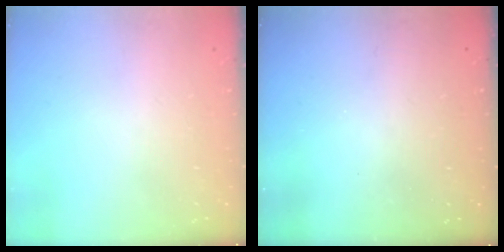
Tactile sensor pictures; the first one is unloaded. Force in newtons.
{"total": 3.1, "press": 3.1, "slide": 0.1}